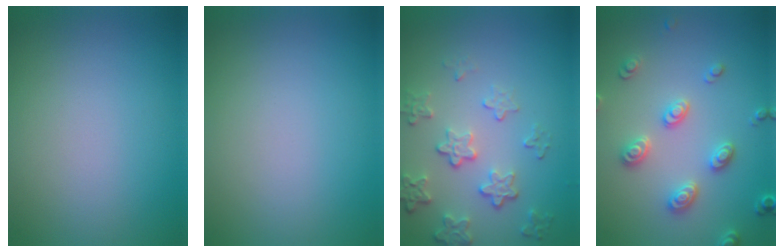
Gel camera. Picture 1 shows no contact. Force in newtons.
{"total": 0.0}
{"total": 4.1, "press": 3.2, "slide": 2.6}
{"total": 3.1, "press": 3.0, "slide": 0.5}